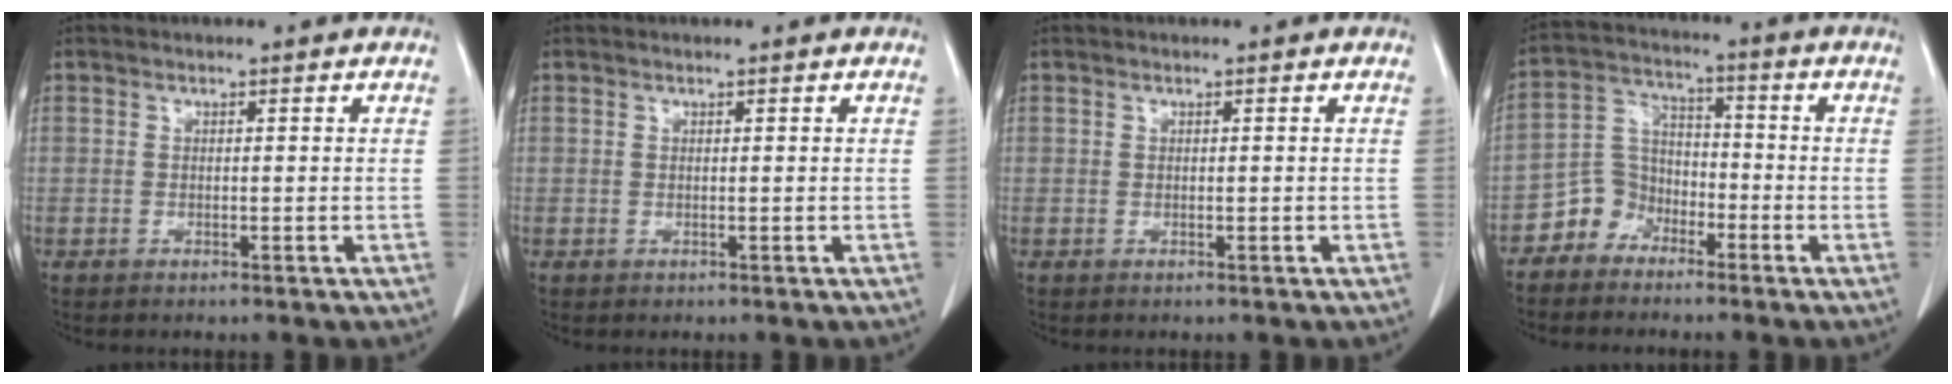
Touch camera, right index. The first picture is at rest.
{"total": 0.0}
{"total": 0.0}
{"total": 6.3, "force": [-4.2, 4.6, 0.8], "torque": [-0.015, 0.018, -0.083]}